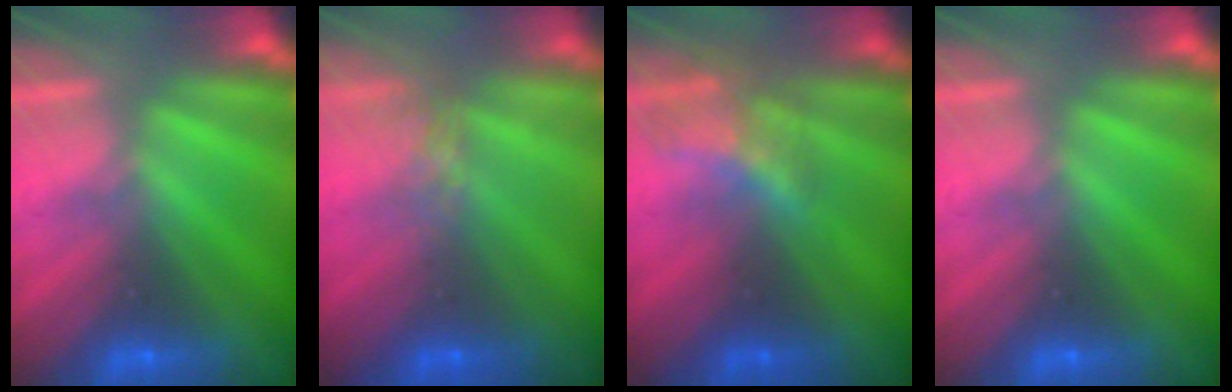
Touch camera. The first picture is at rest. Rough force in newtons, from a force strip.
{"total": 3.9}
{"total": 2.1}
{"total": 0.0}